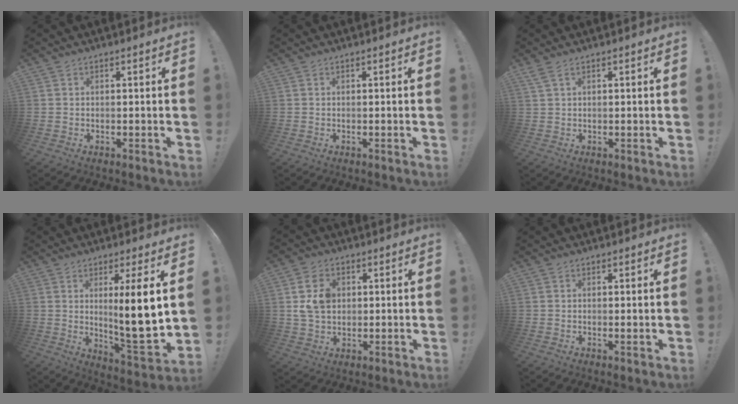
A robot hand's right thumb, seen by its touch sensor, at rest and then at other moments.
{"total": 0.0}
{"total": 2.3, "force": [1.2, 0.7, 1.8], "torque": [-0.045, 0.004, 0.025]}
{"total": 13.5, "force": [2.6, 1.4, 13.2], "torque": [-0.203, -0.028, 0.031]}
{"total": 9.4, "force": [2.2, 7.1, 5.8], "torque": [-0.105, -0.003, 0.039]}
{"total": 0.7, "force": [0.3, -0.1, 0.7], "torque": [-0.005, -0.003, 0.003]}